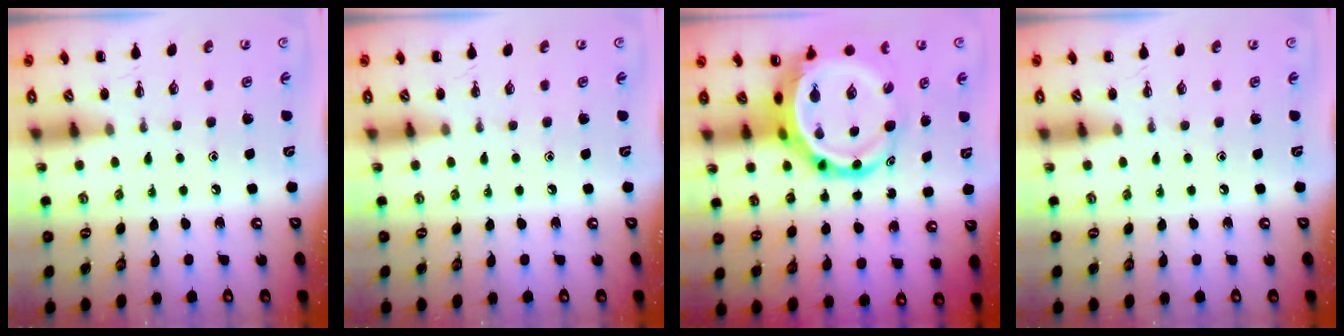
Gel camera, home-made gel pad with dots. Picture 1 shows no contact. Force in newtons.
{"total": 0.0}
{"total": 12.8, "press": 12.2, "slide": 3.6}
{"total": 0.0}